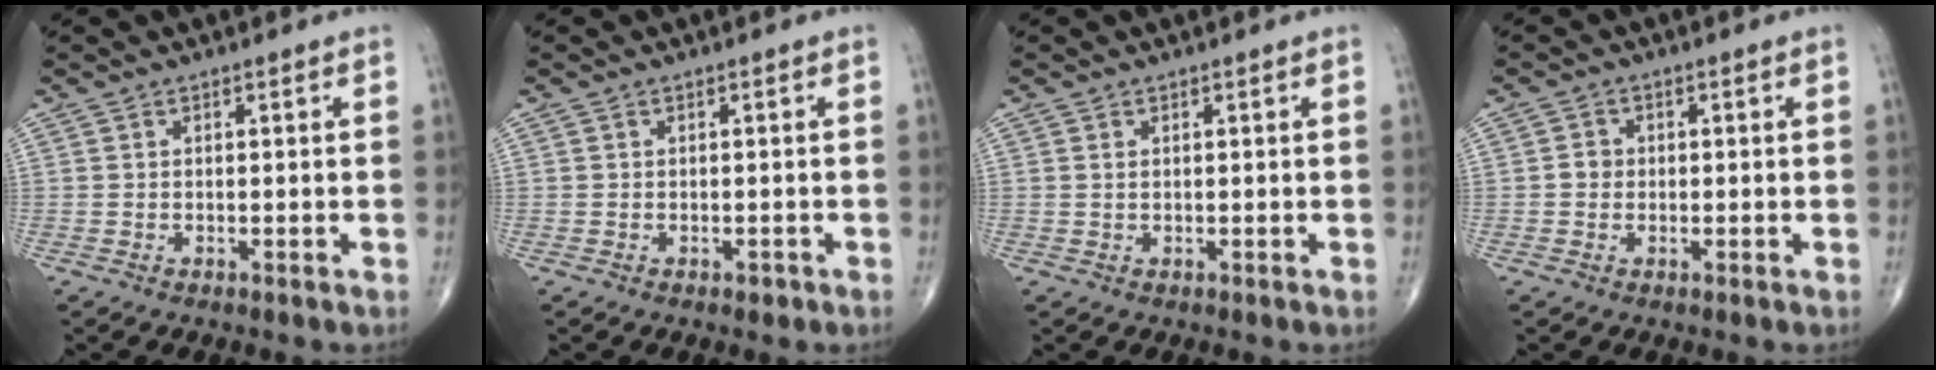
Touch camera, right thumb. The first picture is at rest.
{"total": 1.4, "force": [-0.5, 0.9, 0.8], "torque": [-0.003, 0.000, -0.005]}
{"total": 0.5, "force": [0.2, 0.3, 0.4], "torque": [-0.009, 0.002, 0.005]}
{"total": 2.0, "force": [-0.2, 1.8, 0.8], "torque": [-0.003, 0.005, -0.006]}